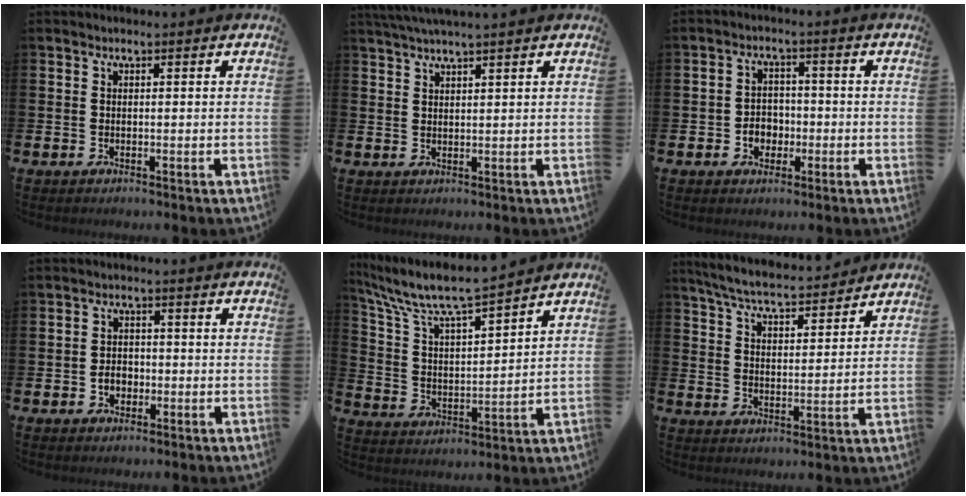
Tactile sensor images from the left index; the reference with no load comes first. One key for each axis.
{"total": 3.0, "fx": 2.8, "fy": -0.3, "fz": 1.1, "tx": -0.031, "ty": -0.001, "tz": 0.053}
{"total": 3.3, "fx": -1.1, "fy": 2.8, "fz": 1.4, "tx": -0.020, "ty": 0.001, "tz": -0.029}
{"total": 2.4, "fx": -0.8, "fy": 1.9, "fz": 1.2, "tx": -0.013, "ty": -0.001, "tz": -0.021}
{"total": 8.6, "fx": 7.9, "fy": 1.1, "fz": 3.4, "tx": -0.103, "ty": -0.052, "tz": 0.135}
{"total": 6.2, "fx": 5.9, "fy": 0.7, "fz": 1.6, "tx": -0.054, "ty": -0.036, "tz": 0.103}